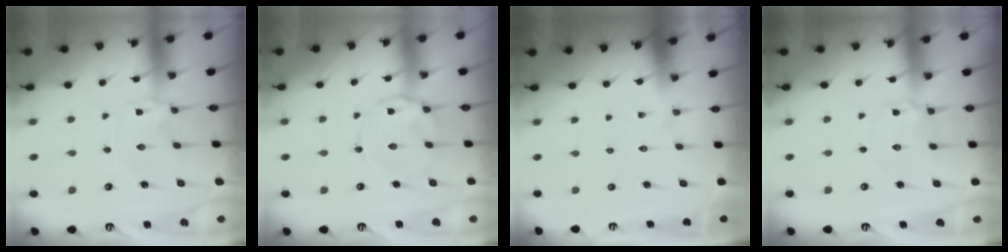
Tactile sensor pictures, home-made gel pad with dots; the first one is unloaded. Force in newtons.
{"total": 5.0, "press": 5.0, "slide": 0.5}
{"total": 0.0}
{"total": 2.8, "press": 2.8, "slide": 0.3}